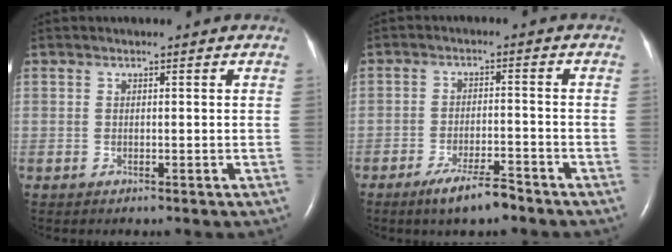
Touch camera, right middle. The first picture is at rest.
{"total": 5.8, "force": [-4.4, 0.8, 3.8], "torque": [-0.072, -0.008, -0.076]}